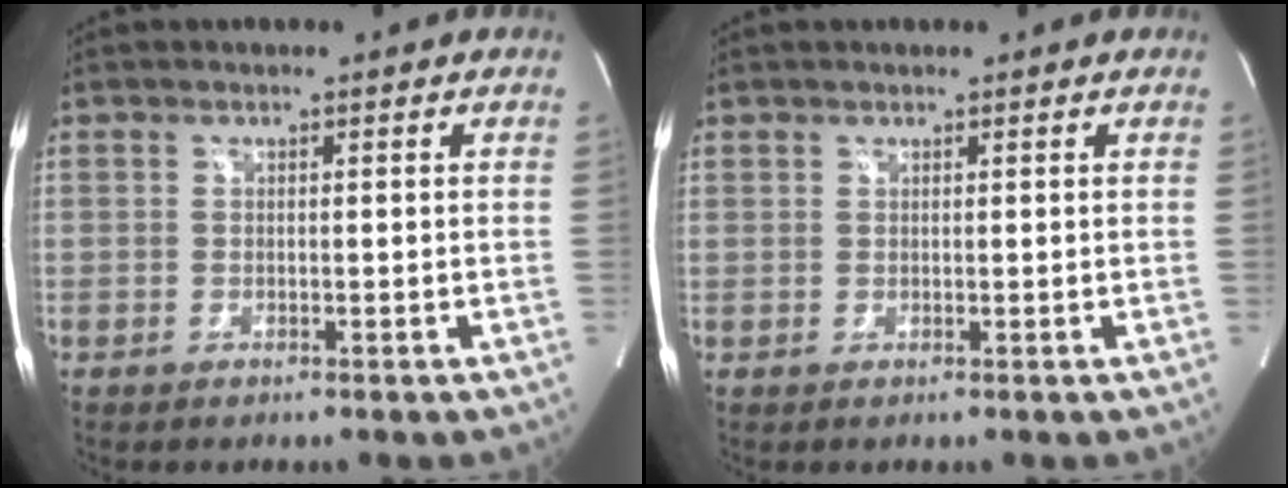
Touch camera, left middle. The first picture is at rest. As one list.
[{"total": 0.8, "force": [0.5, 0.6, 0.0], "torque": [0.003, 0.004, 0.008]}]